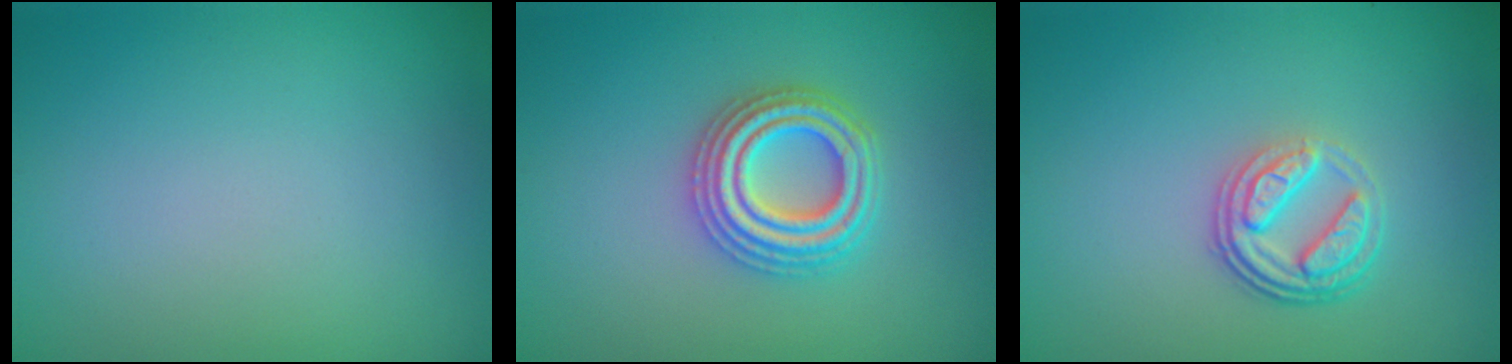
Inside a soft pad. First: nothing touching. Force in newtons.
{"total": 4.3, "press": 4.3, "slide": 0.7}
{"total": 3.8, "press": 2.8, "slide": 2.6}